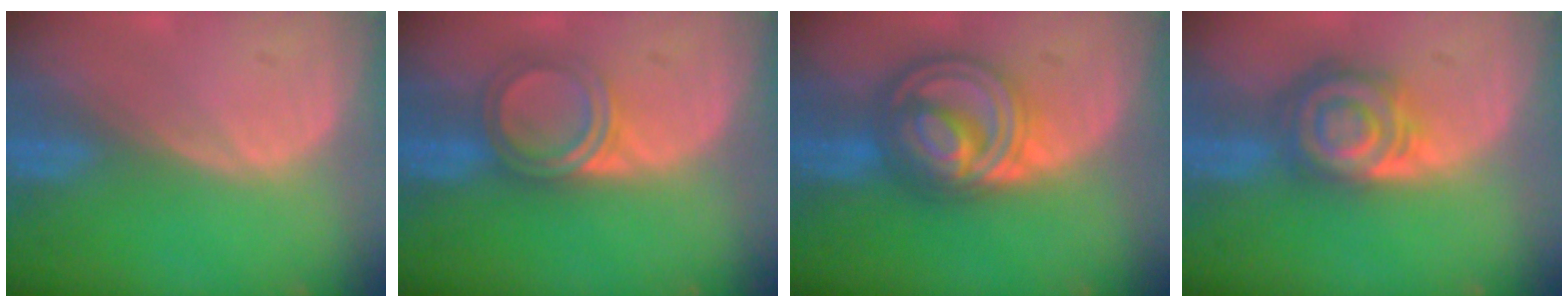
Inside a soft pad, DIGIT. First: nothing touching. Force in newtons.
{"total": 4.8, "press": 4.6, "slide": 1.4}
{"total": 9.2, "press": 9.2, "slide": 0.6}
{"total": 8.2, "press": 7.2, "slide": 3.9}